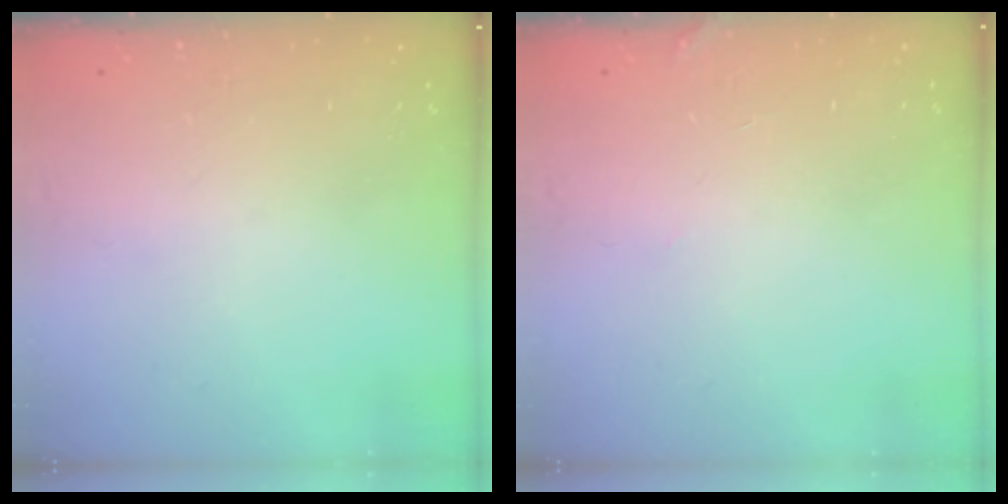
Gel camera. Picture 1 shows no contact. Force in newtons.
{"total": 1.9, "press": 1.9, "slide": 0.2}